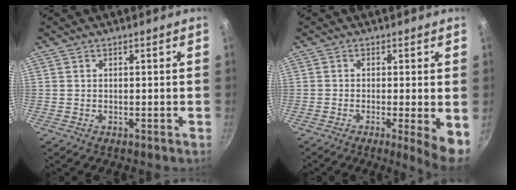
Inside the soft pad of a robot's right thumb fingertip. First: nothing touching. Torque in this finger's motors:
{"motor_torque": [0.05, 0.31, 0.47, 0.21, 0.04]}